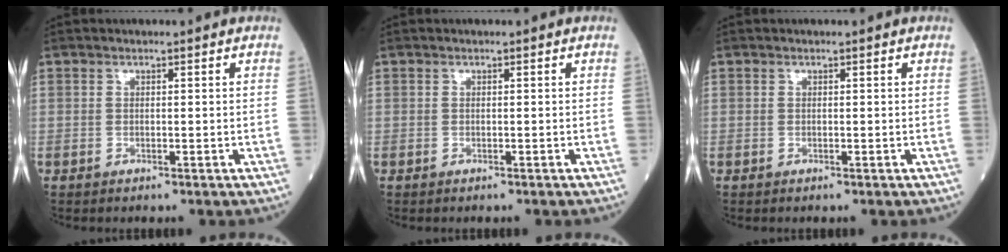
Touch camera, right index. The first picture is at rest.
{"total": 0.0}
{"total": 0.0}